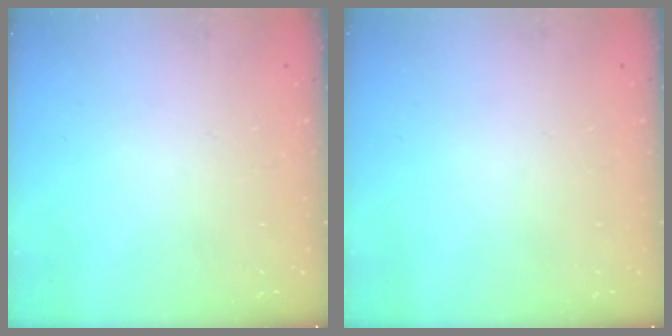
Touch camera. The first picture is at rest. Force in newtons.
{"total": 0.0}